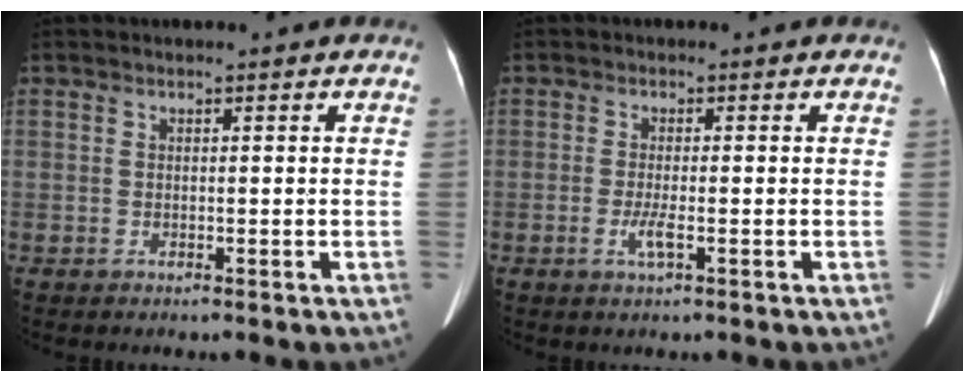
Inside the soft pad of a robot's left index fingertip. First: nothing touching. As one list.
[{"total": 2.3, "force": [-0.8, 0.2, 2.1], "torque": [-0.046, -0.004, -0.016]}]